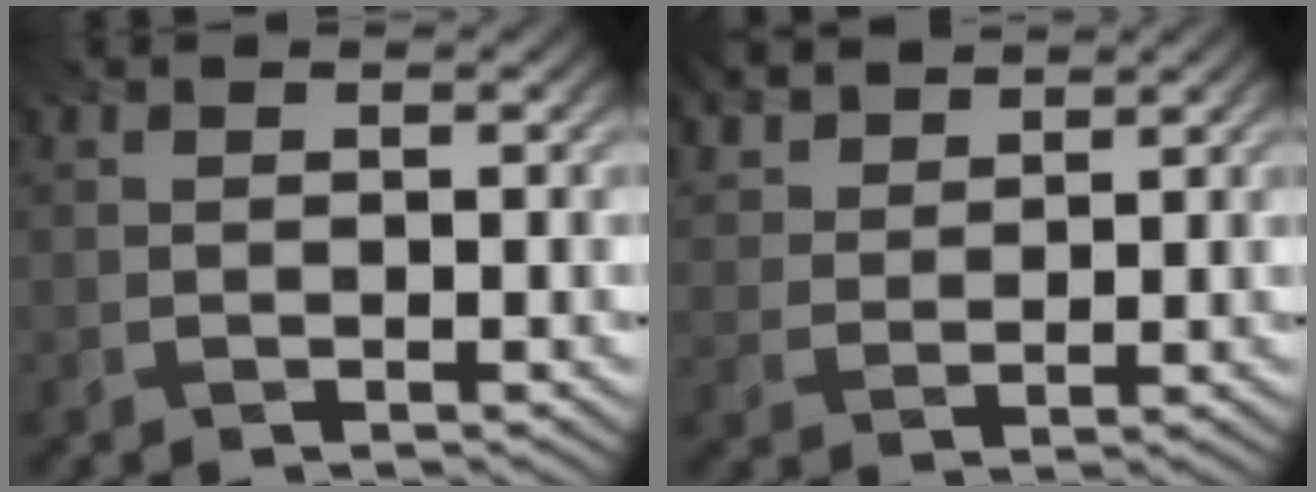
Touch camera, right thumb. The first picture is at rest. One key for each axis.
{"total": 4.4, "fx": 3.7, "fy": 1.8, "fz": 1.6, "tx": -0.046, "ty": 0.004, "tz": 0.077}